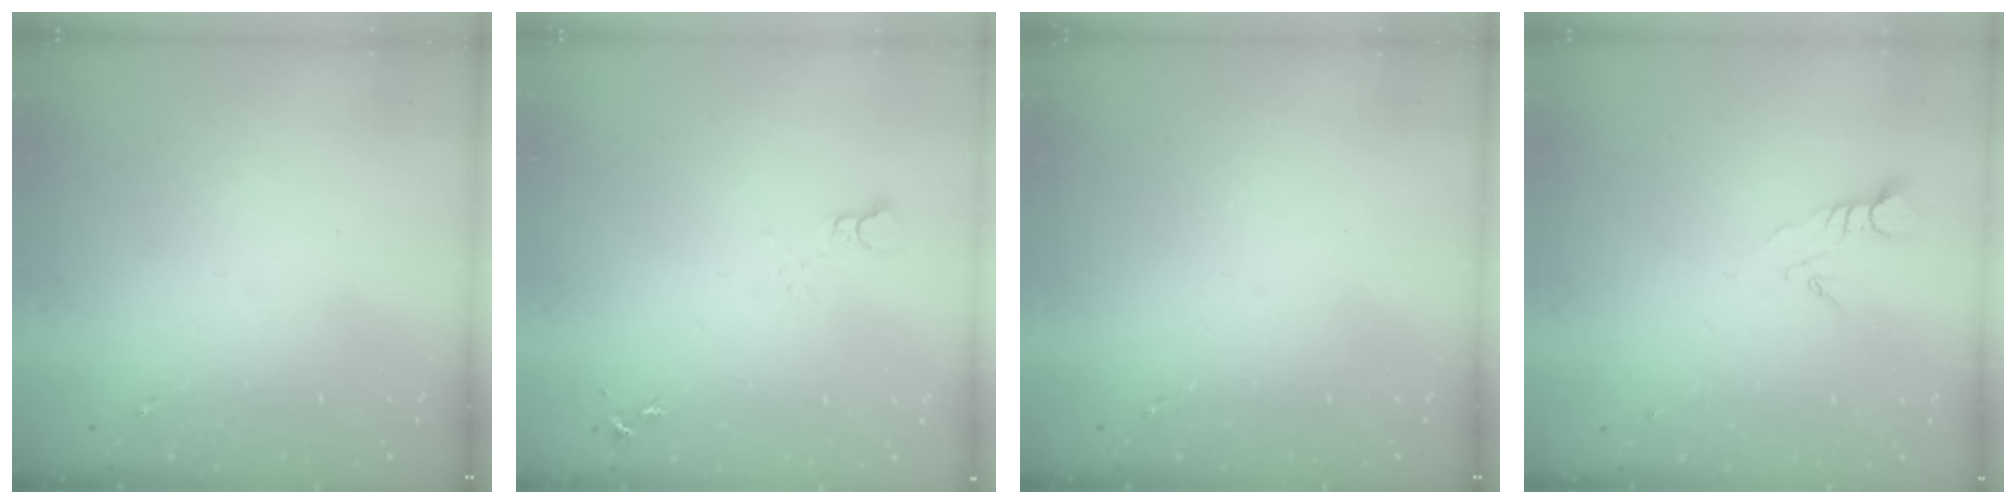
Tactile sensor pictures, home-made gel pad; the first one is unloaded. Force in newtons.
{"total": 3.5, "press": 3.5, "slide": 0.4}
{"total": 0.0}
{"total": 3.9, "press": 3.9, "slide": 0.2}